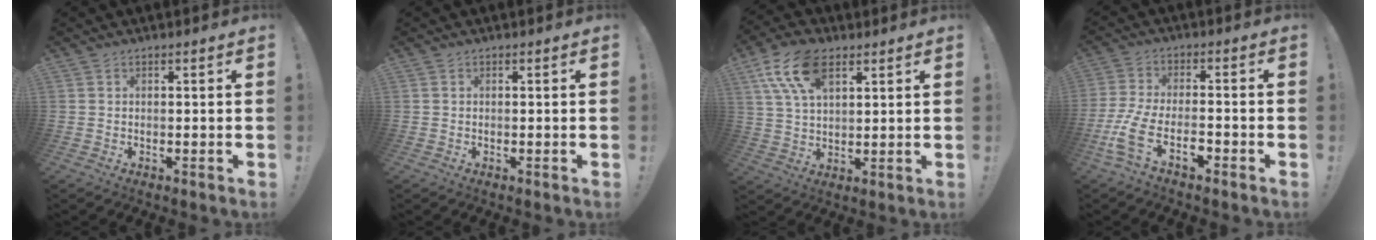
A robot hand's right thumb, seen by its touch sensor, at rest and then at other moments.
{"total": 0.0}
{"total": 13.6, "force": [6.8, 7.4, 9.1], "torque": [-0.167, -0.011, 0.126]}
{"total": 10.9, "force": [-5.6, 4.7, 8.1], "torque": [-0.171, 0.013, -0.102]}